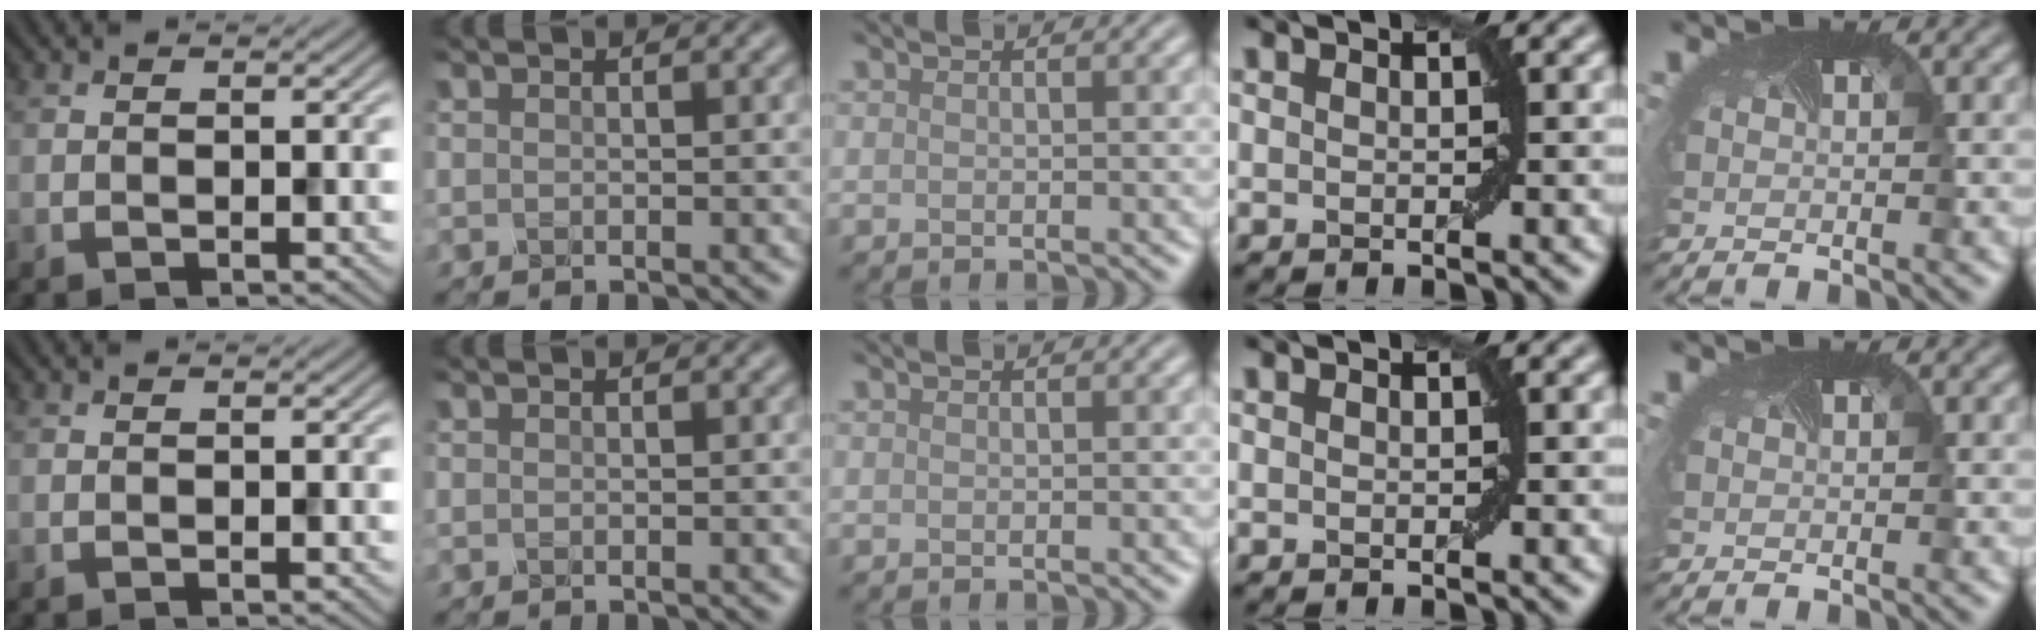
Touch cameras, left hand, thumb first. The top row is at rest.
{}